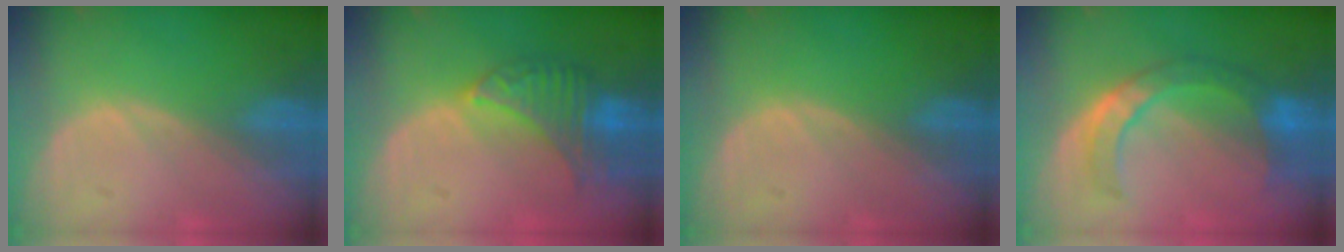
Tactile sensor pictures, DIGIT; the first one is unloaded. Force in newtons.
{"total": 6.9, "press": 6.8, "slide": 1.2}
{"total": 0.0}
{"total": 7.6, "press": 7.3, "slide": 1.9}